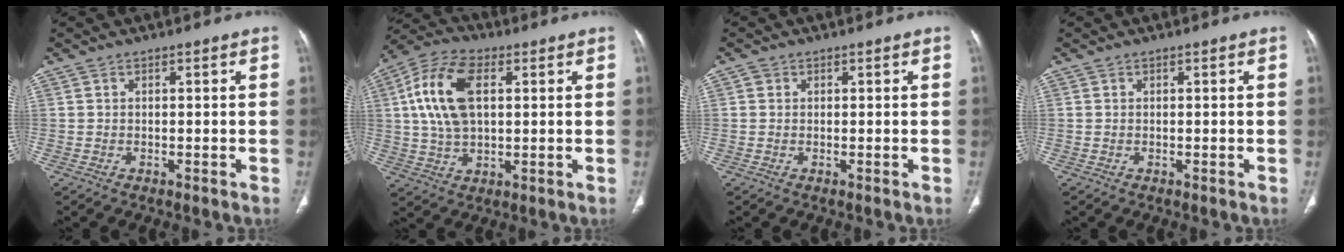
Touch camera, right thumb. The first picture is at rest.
{"total": 13.9, "force": [3.1, 7.8, 11.0], "torque": [-0.222, 0.012, 0.055]}
{"total": 0.8, "force": [0.2, 0.8, 0.2], "torque": [0.002, 0.002, 0.002]}
{"total": 0.0}